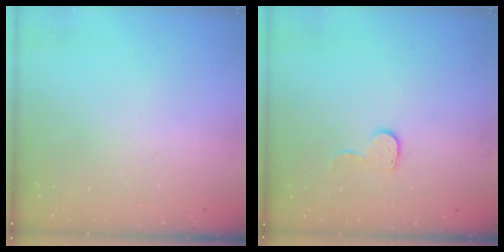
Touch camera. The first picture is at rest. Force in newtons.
{"total": 6.8, "press": 6.7, "slide": 0.6}